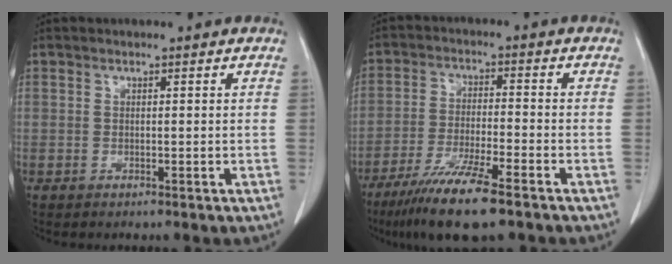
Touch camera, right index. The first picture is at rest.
{"total": 11.0, "force": [-7.6, 0.7, 7.9], "torque": [-0.143, -0.030, -0.132]}